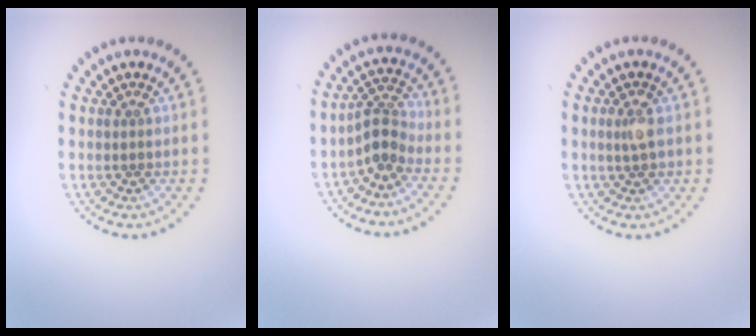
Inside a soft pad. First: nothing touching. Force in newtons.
{"total": 2.7, "press": 1.9, "slide": 1.9}
{"total": 1.4, "press": 1.4, "slide": 0.2}